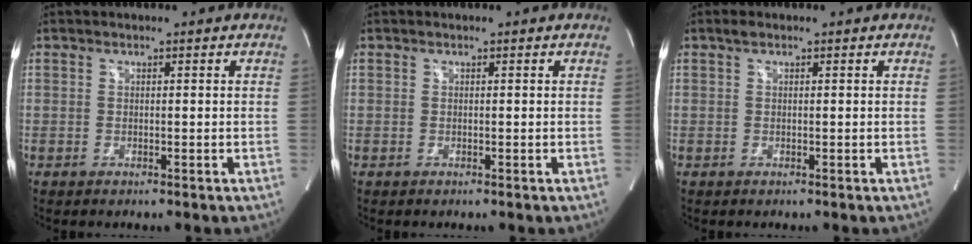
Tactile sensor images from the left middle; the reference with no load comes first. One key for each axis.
{"total": 0.0}
{"total": 0.8, "fx": 0.5, "fy": 0.3, "fz": 0.5, "tx": -0.016, "ty": 0.010, "tz": 0.010}